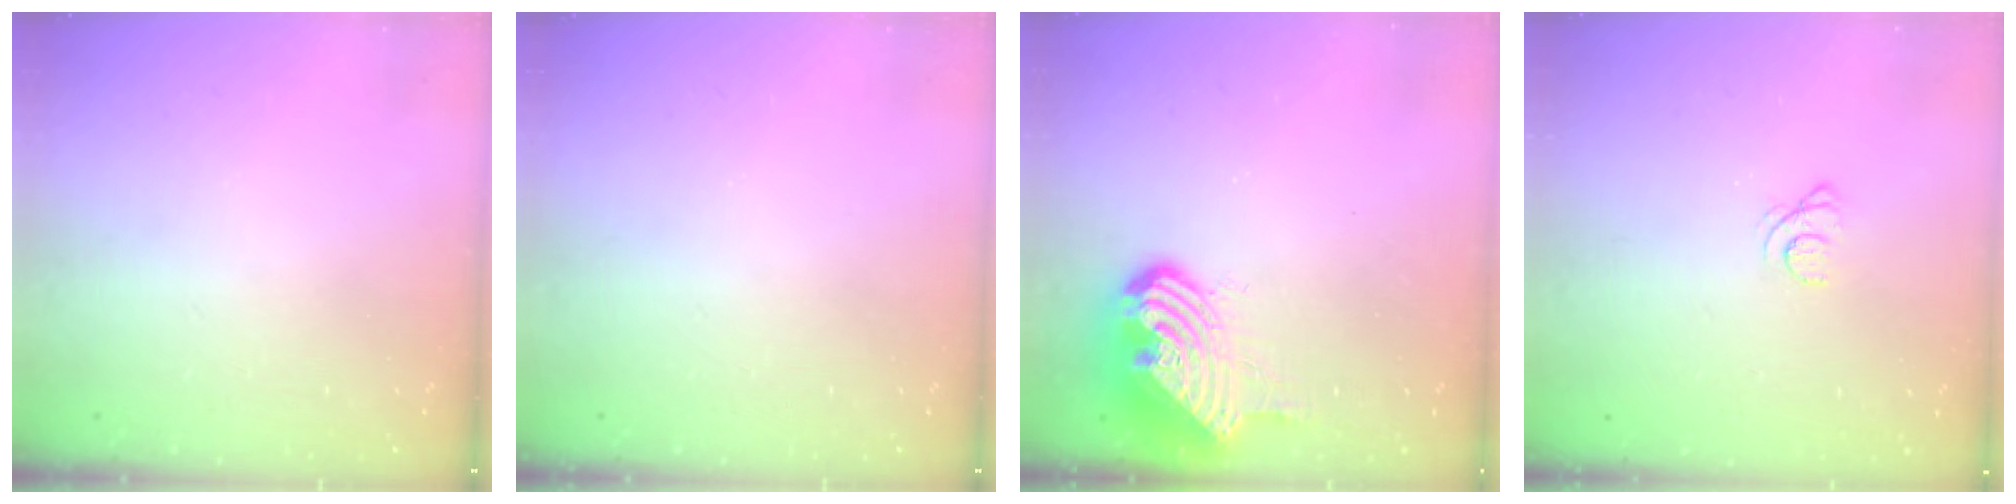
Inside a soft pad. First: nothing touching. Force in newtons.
{"total": 0.0}
{"total": 15.2, "press": 15.1, "slide": 1.6}
{"total": 1.5, "press": 1.5, "slide": 0.2}